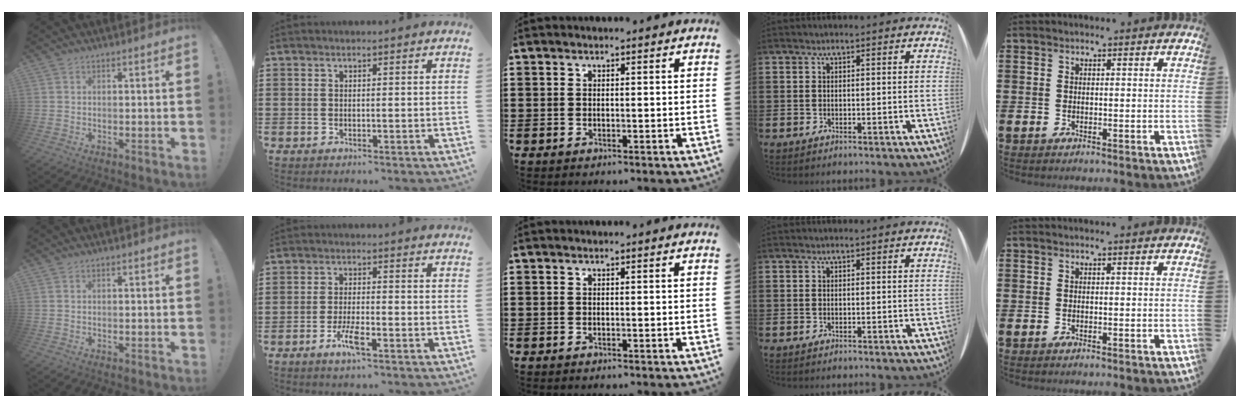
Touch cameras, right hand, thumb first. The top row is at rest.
{"index": {"total": 4.8, "force": [-2.4, 1.0, 4.0], "torque": [-0.084, -0.006, -0.046]}}